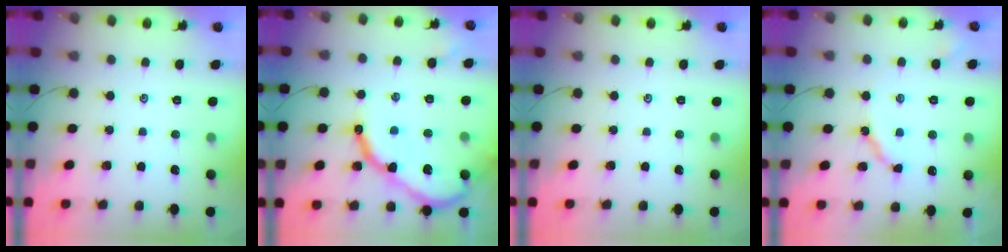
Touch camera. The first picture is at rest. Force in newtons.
{"total": 13.6, "press": 13.6, "slide": 1.3}
{"total": 0.0}
{"total": 6.7, "press": 6.6, "slide": 0.8}